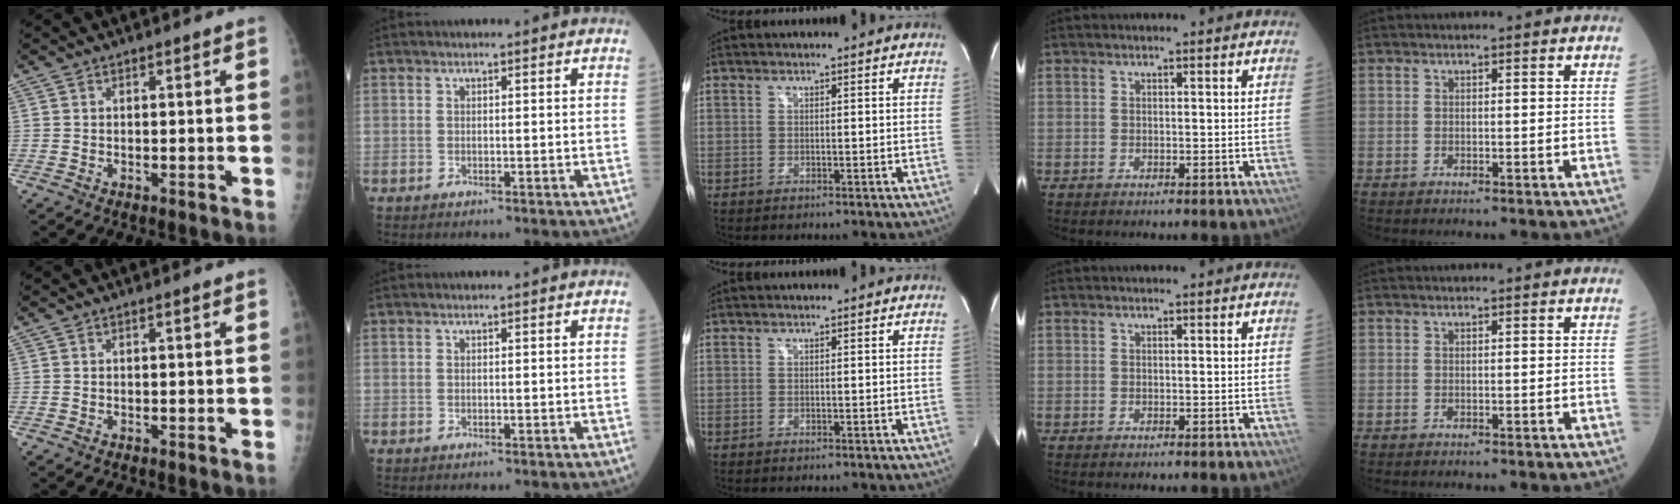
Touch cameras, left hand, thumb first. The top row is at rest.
{}